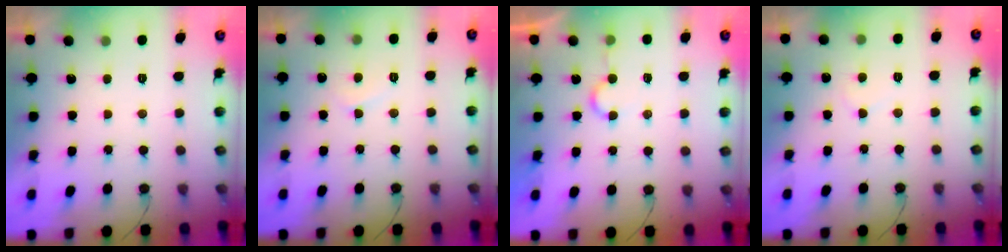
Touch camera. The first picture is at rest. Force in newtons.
{"total": 4.8, "press": 4.8, "slide": 0.4}
{"total": 4.2, "press": 4.2, "slide": 0.3}
{"total": 4.2, "press": 4.2, "slide": 0.3}